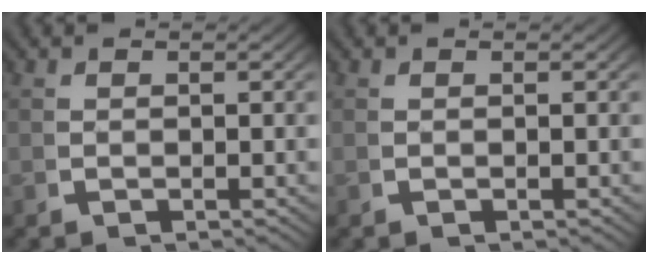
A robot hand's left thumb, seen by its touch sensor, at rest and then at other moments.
{"total": 0.0}